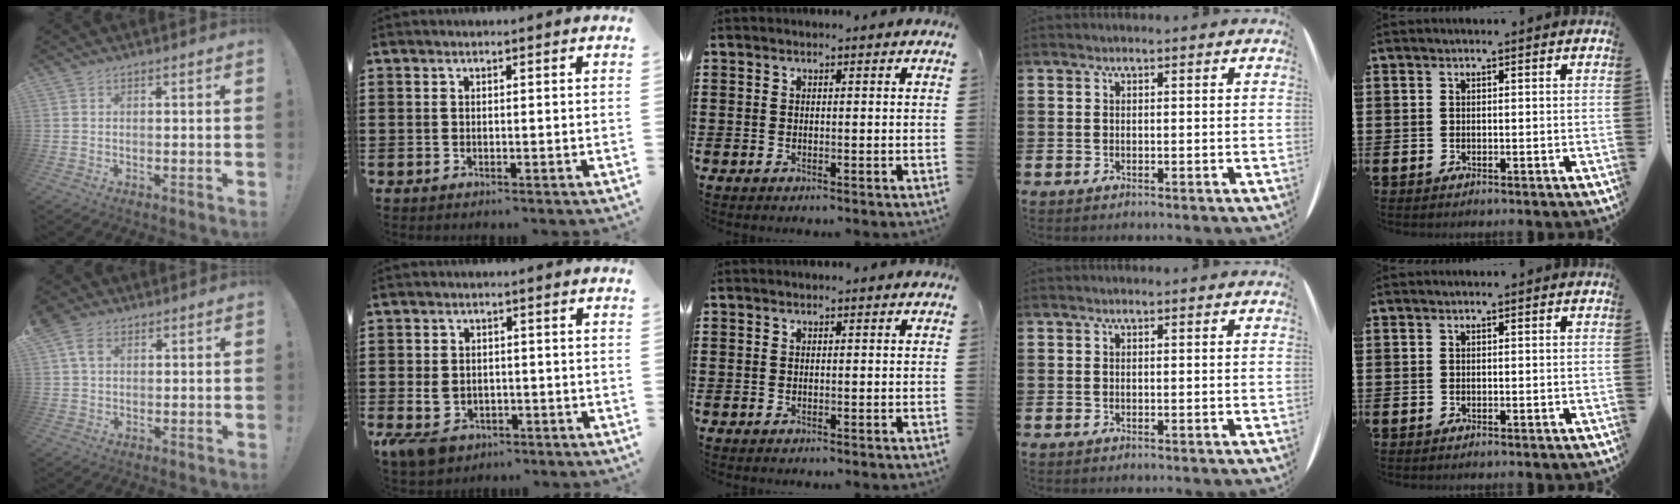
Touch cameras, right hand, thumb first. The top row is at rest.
{"thumb": {"total": 6.3, "force": [3.0, 4.1, 3.8], "torque": [-0.063, -0.002, 0.059]}, "index": {"total": 3.2, "force": [-1.6, 2.3, 1.7], "torque": [-0.056, -0.007, -0.037]}}